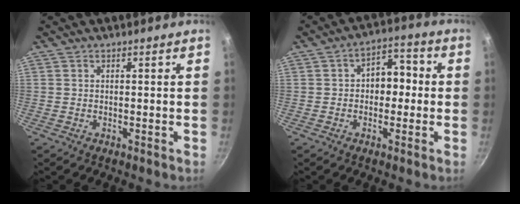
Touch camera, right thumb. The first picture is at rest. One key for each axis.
{"total": 7.4, "fx": 0.1, "fy": 5.0, "fz": 5.5, "tx": -0.047, "ty": 0.027, "tz": -0.008}